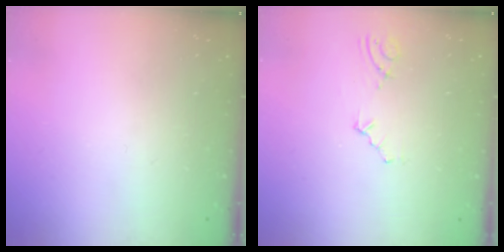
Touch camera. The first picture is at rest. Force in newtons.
{"total": 3.0, "press": 2.2, "slide": 2.0}